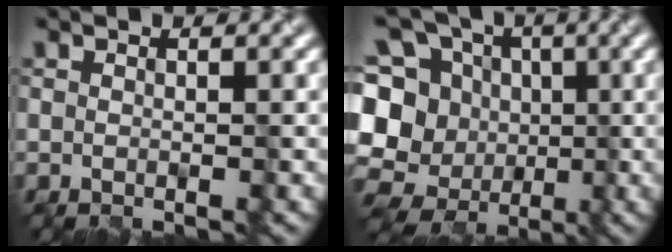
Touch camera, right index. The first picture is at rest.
{"total": 15.3, "force": [-2.3, 13.9, 6.1], "torque": [-0.163, 0.019, -0.040]}